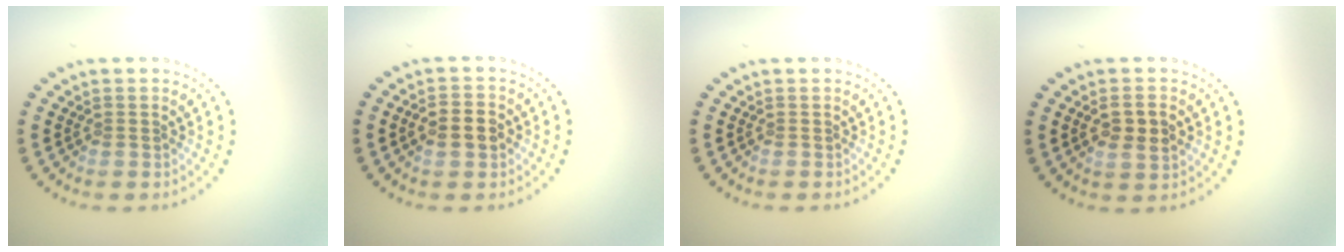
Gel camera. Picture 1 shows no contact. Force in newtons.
{"total": 3.4, "press": 3.4, "slide": 0.1}
{"total": 0.0}
{"total": 2.7, "press": 2.7, "slide": 0.5}